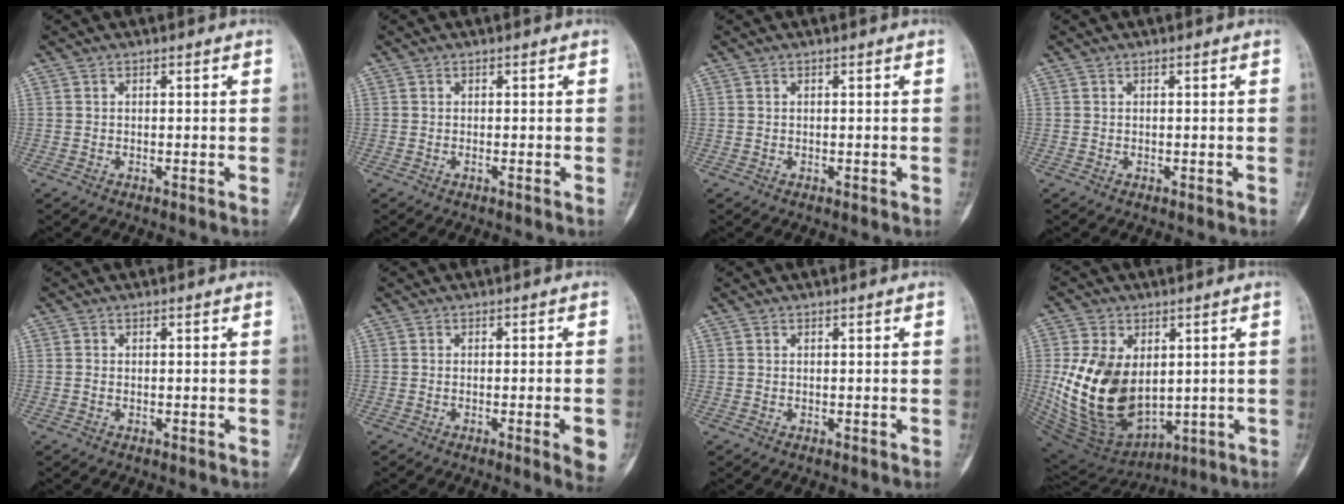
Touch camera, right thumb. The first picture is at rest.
{"total": 0.0}
{"total": 0.0}
{"total": 0.0}
{"total": 0.7, "force": [-0.2, 0.5, 0.4], "torque": [-0.005, 0.001, -0.006]}
{"total": 4.7, "force": [-1.8, 0.6, 4.3], "torque": [-0.049, -0.001, -0.025]}
{"total": 0.0}
{"total": 19.8, "force": [0.9, 13.0, 14.8], "torque": [-0.251, -0.017, 0.047]}